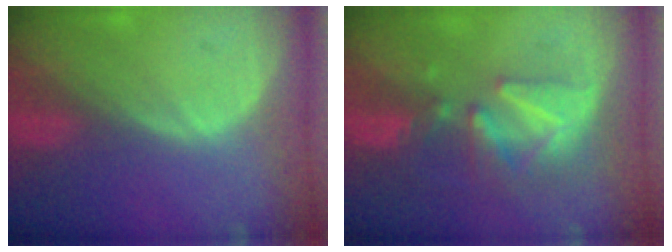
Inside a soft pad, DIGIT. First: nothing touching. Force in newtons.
{"total": 8.4, "press": 7.8, "slide": 3.1}